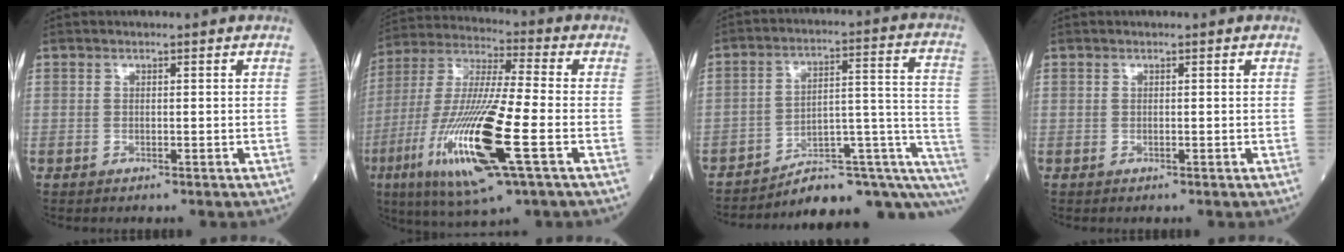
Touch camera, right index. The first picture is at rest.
{"total": 20.3, "force": [-6.6, 1.9, 19.1], "torque": [-0.416, -0.033, -0.122]}
{"total": 15.6, "force": [-11.7, 3.9, 9.5], "torque": [-0.063, 0.083, -0.150]}
{"total": 0.0}